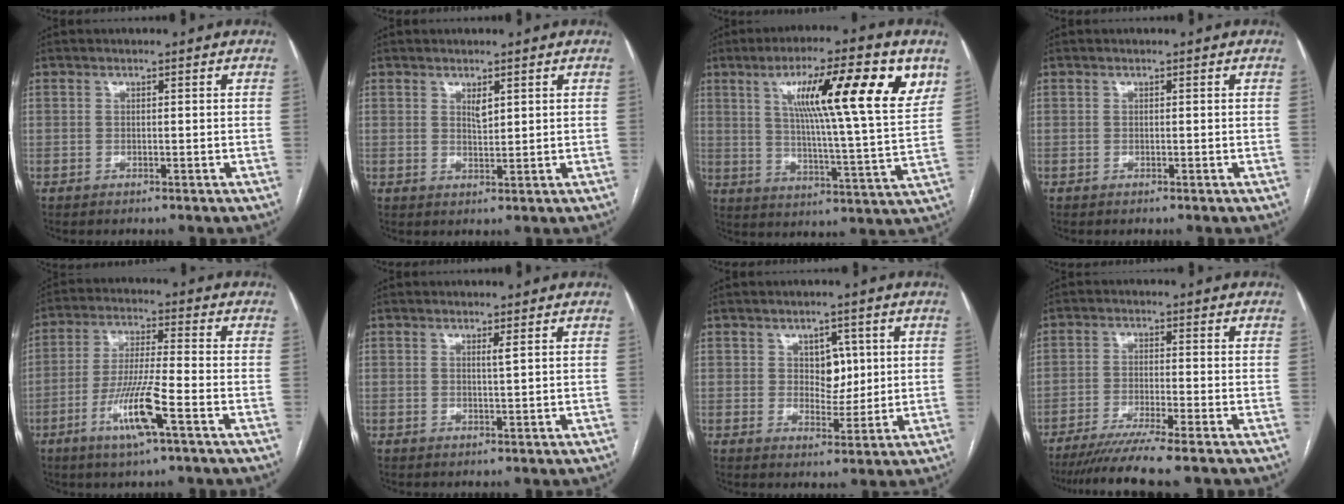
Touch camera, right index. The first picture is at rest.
{"total": 1.7, "force": [1.0, 0.6, 1.3], "torque": [-0.024, -0.004, 0.021]}
{"total": 18.5, "force": [7.9, 1.0, 16.7], "torque": [-0.247, 0.005, 0.112]}
{"total": 0.0}
{"total": 10.0, "force": [-4.4, 0.2, 9.0], "torque": [-0.176, -0.010, -0.085]}
{"total": 0.9, "force": [0.5, -0.3, 0.7], "torque": [-0.021, -0.007, 0.011]}
{"total": 4.4, "force": [1.2, 3.0, 3.0], "torque": [-0.037, 0.004, 0.025]}
{"total": 9.0, "force": [-7.4, -1.5, 5.0], "torque": [-0.069, -0.030, -0.120]}